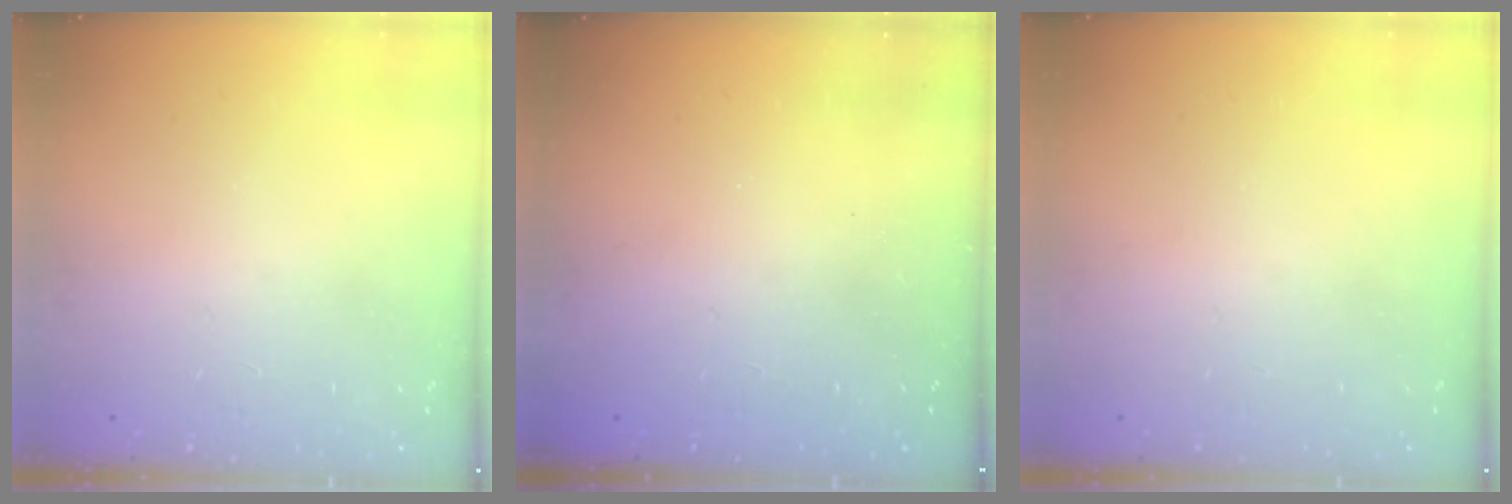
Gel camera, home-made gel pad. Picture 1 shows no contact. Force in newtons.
{"total": 2.4, "press": 2.2, "slide": 0.8}
{"total": 0.0}